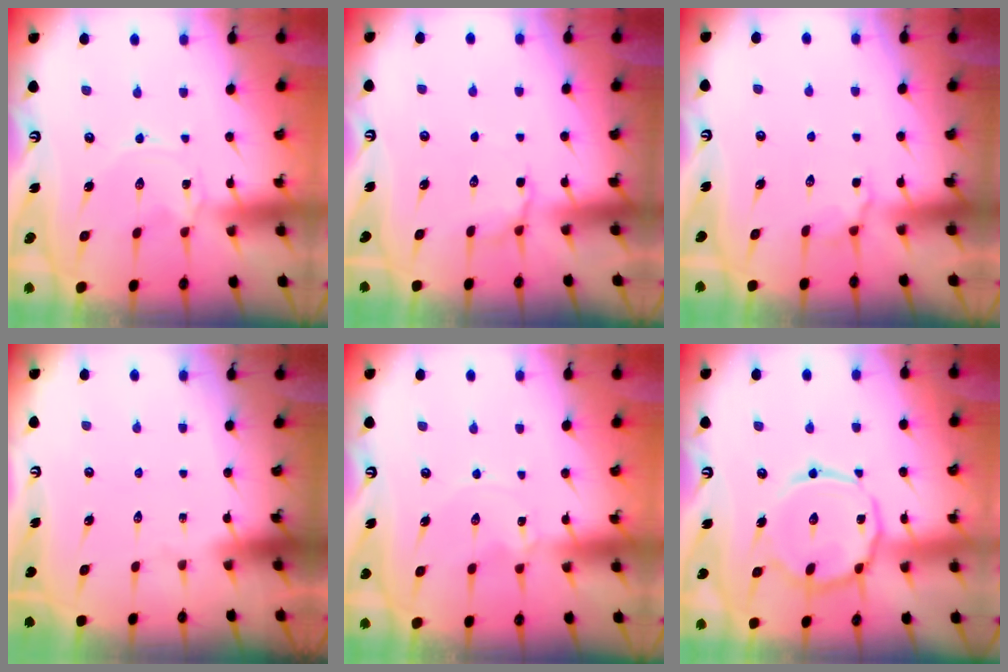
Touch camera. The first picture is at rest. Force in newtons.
{"total": 6.3, "press": 5.9, "slide": 2.2}
{"total": 4.2, "press": 4.0, "slide": 1.4}
{"total": 0.0}
{"total": 0.7, "press": 0.6, "slide": 0.3}
{"total": 14.3, "press": 14.3, "slide": 1.0}